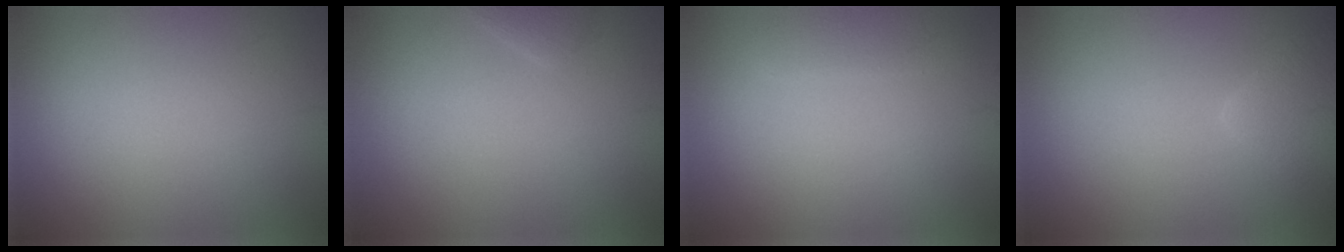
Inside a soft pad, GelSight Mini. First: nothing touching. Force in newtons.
{"total": 1.0, "press": 1.0, "slide": 0.1}
{"total": 1.4, "press": 1.4, "slide": 0.1}
{"total": 3.3, "press": 3.3, "slide": 0.3}